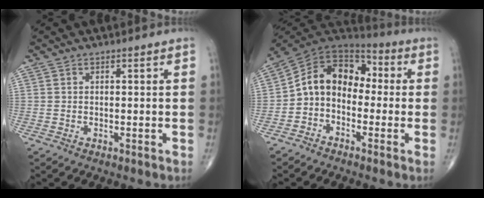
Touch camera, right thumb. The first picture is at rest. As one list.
[{"total": 11.8, "force": [-1.4, 8.9, 7.6], "torque": [-0.102, 0.058, -0.043]}]